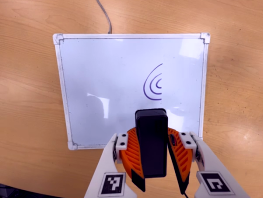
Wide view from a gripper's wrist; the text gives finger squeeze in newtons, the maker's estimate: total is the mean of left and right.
{"total": 11.1, "left": 10.6, "right": 11.6}